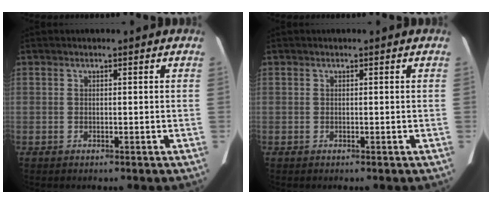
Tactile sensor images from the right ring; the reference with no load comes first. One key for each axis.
{"total": 0.0}